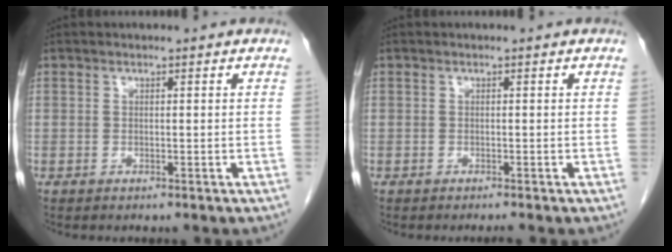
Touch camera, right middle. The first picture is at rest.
{"total": 0.5, "force": [-0.5, -0.3, 0.1], "torque": [-0.003, -0.001, -0.009]}